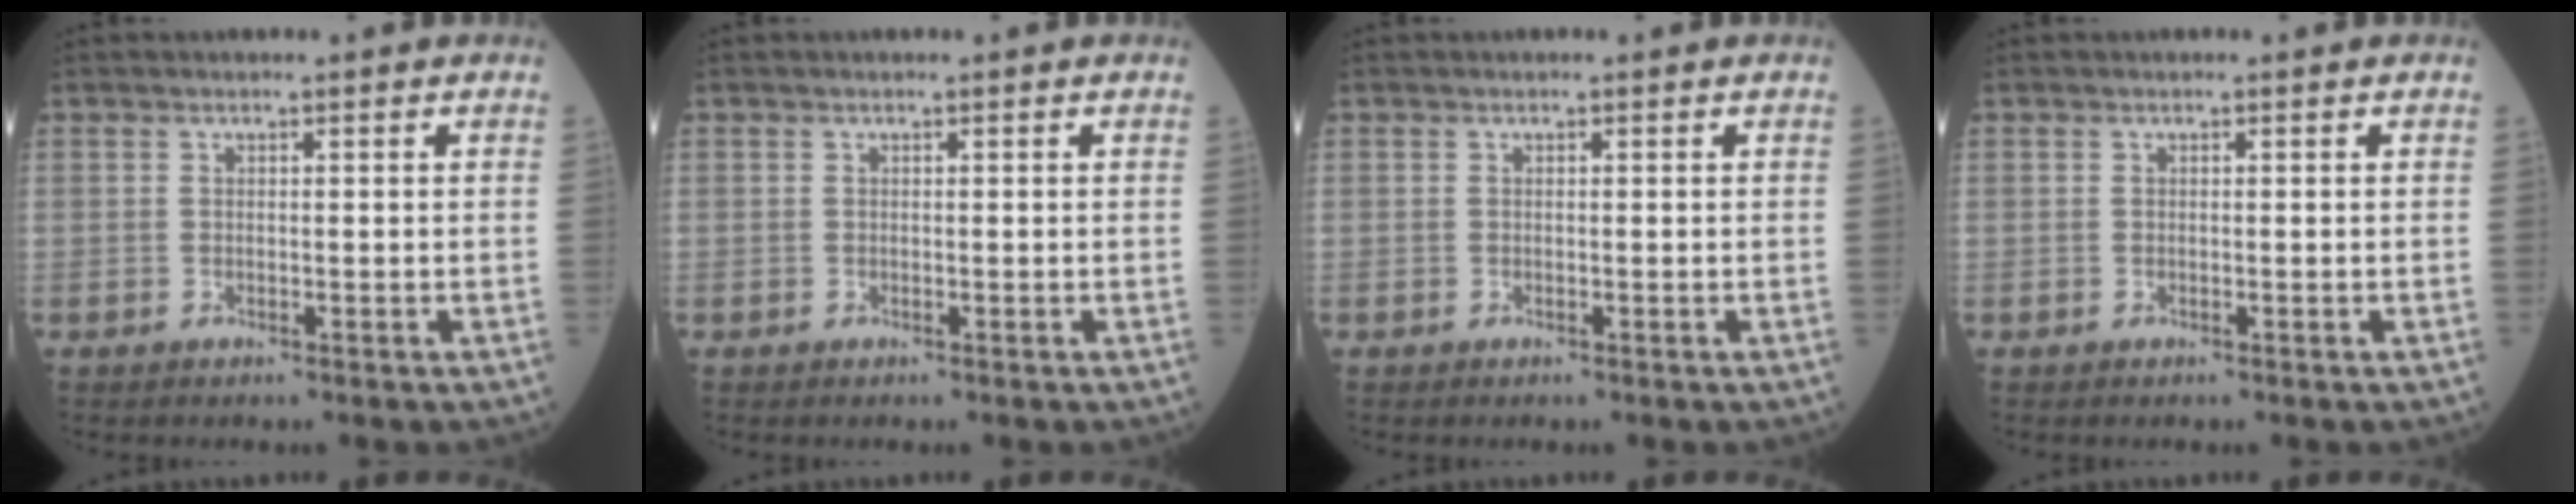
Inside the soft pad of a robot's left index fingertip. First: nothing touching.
{"total": 0.0}
{"total": 0.0}
{"total": 0.0}